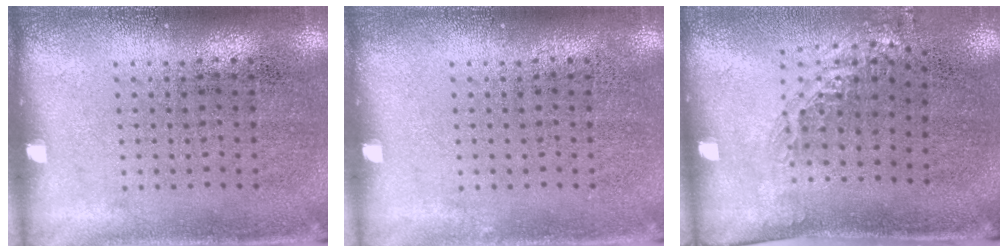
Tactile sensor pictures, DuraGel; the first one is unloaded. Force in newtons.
{"total": 0.0}
{"total": 1.2, "press": 1.0, "slide": 0.8}